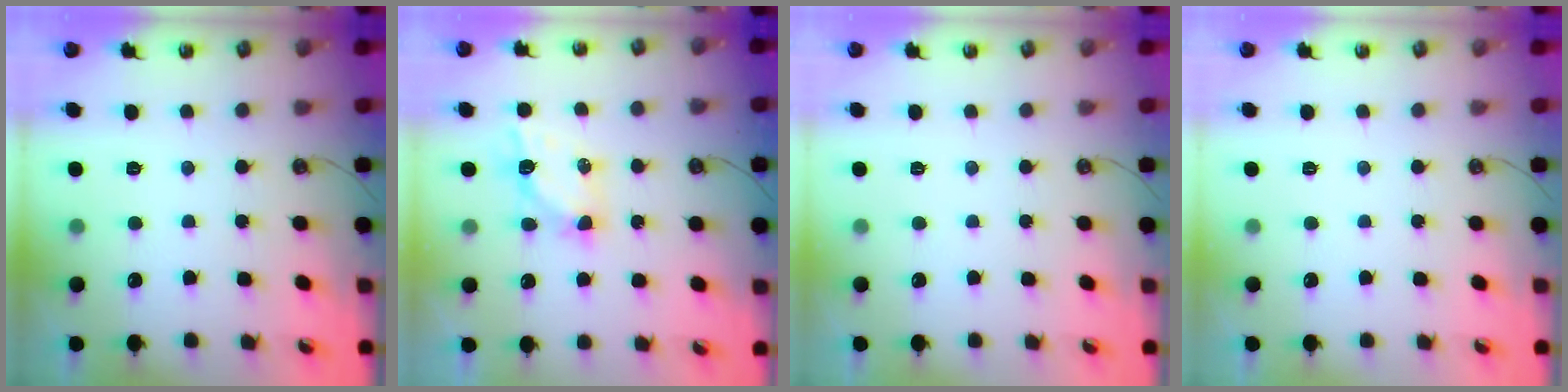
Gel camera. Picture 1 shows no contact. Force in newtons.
{"total": 5.3, "press": 5.3, "slide": 0.1}
{"total": 0.0}
{"total": 0.0}